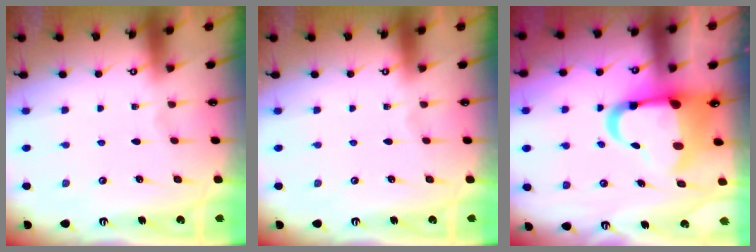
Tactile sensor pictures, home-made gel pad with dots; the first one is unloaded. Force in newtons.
{"total": 0.0}
{"total": 11.9, "press": 11.8, "slide": 1.7}